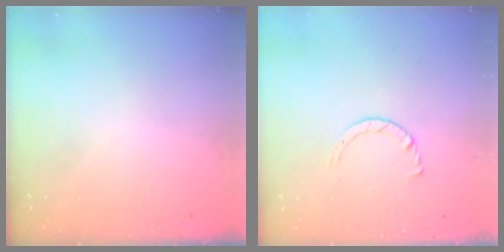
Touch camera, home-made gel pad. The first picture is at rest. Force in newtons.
{"total": 1.7, "press": 1.7, "slide": 0.2}